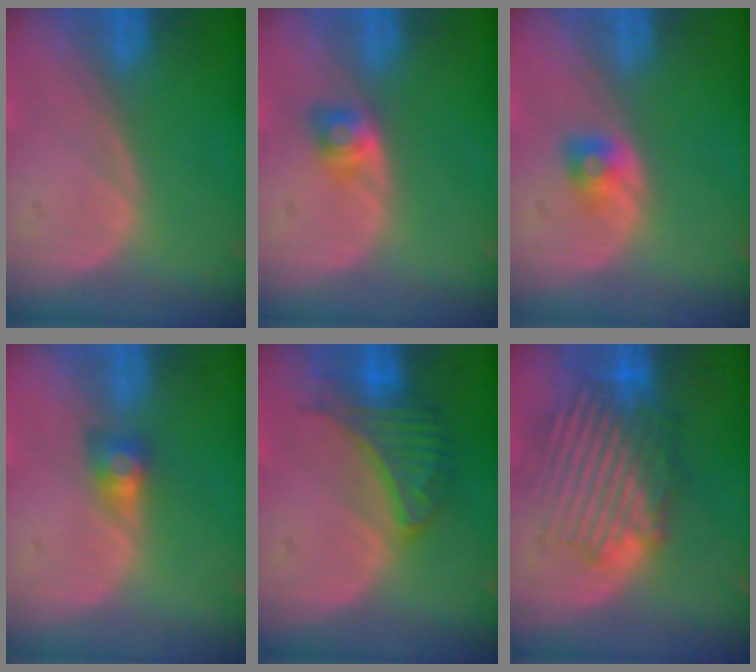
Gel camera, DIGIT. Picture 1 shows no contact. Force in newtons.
{"total": 2.7, "press": 2.4, "slide": 1.1}
{"total": 2.0, "press": 2.0, "slide": 0.3}
{"total": 3.0, "press": 2.5, "slide": 1.7}
{"total": 6.6, "press": 6.2, "slide": 2.2}
{"total": 9.1, "press": 8.6, "slide": 2.8}